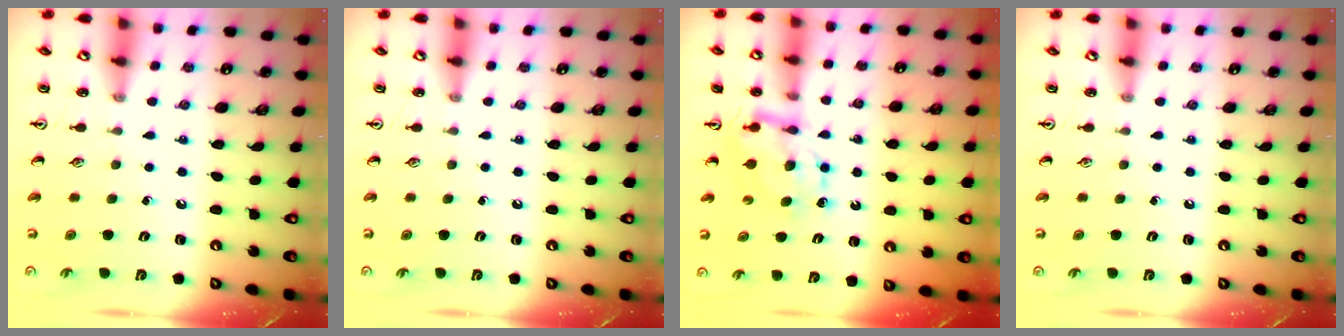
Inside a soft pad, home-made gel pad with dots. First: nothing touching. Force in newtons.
{"total": 0.0}
{"total": 6.7, "press": 6.7, "slide": 0.5}
{"total": 0.0}